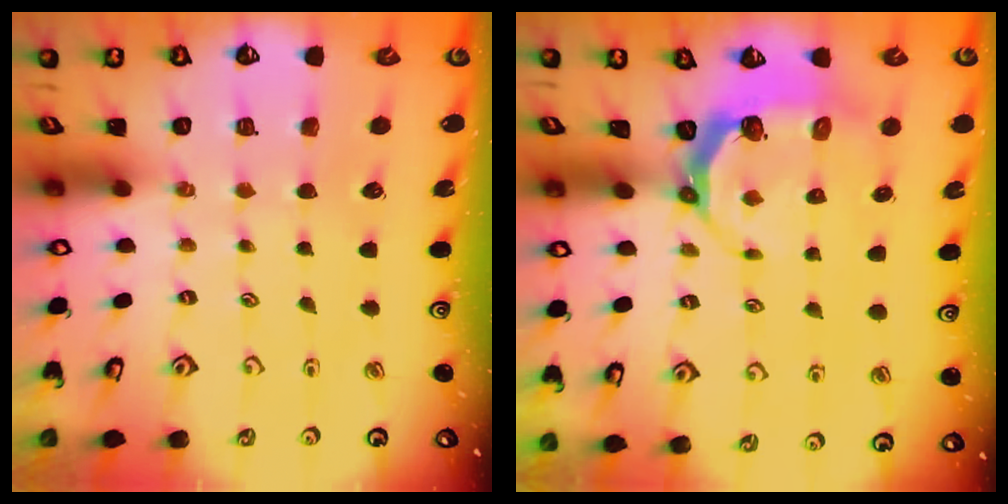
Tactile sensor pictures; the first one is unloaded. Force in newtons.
{"total": 5.9, "press": 5.2, "slide": 2.9}